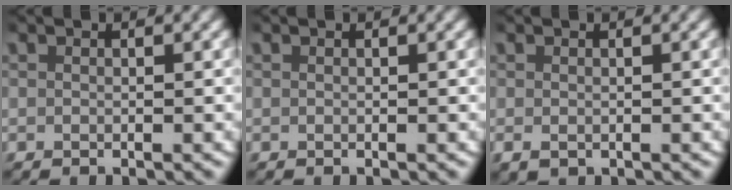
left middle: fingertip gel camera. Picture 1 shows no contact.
{"total": 0.0}
{"total": 1.2, "force": [-0.6, 0.8, 0.7], "torque": [-0.015, -0.006, -0.004]}